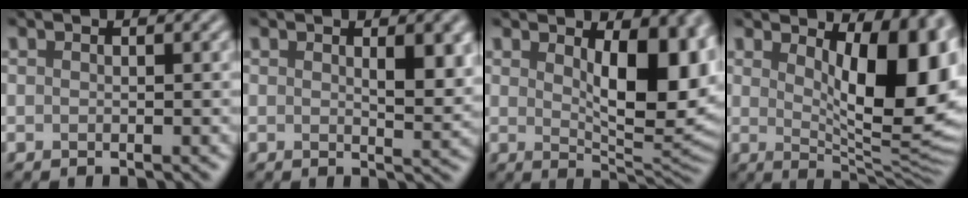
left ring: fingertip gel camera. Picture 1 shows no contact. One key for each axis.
{"total": 3.3, "fx": 1.1, "fy": 1.0, "fz": 2.9, "tx": -0.039, "ty": -0.005, "tz": 0.020}
{"total": 9.4, "fx": 2.4, "fy": 4.0, "fz": 8.1, "tx": -0.112, "ty": -0.004, "tz": 0.040}
{"total": 11.4, "fx": 3.1, "fy": 4.2, "fz": 10.2, "tx": -0.116, "ty": -0.010, "tz": 0.050}